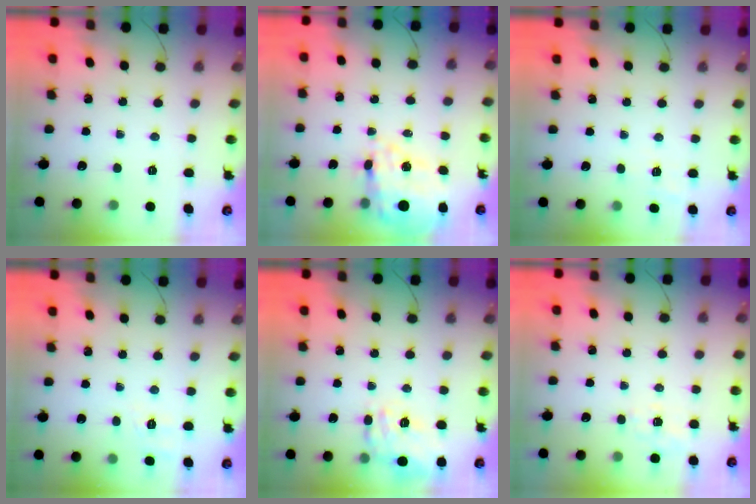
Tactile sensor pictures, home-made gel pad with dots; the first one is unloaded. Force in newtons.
{"total": 11.2, "press": 10.7, "slide": 3.3}
{"total": 7.8, "press": 7.6, "slide": 1.8}
{"total": 2.0, "press": 0.7, "slide": 1.9}
{"total": 16.9, "press": 16.8, "slide": 1.5}
{"total": 4.5, "press": 4.1, "slide": 1.8}